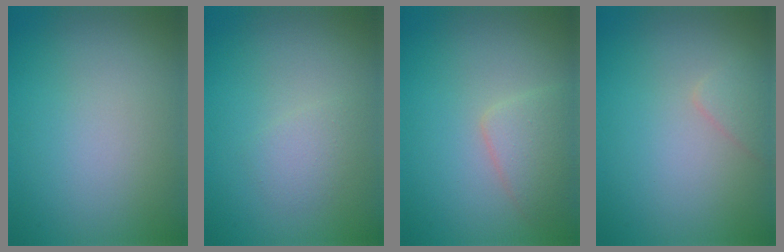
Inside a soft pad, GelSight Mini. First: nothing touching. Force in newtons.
{"total": 1.4, "press": 1.4, "slide": 0.1}
{"total": 2.8, "press": 2.8, "slide": 0.1}
{"total": 1.2, "press": 1.2, "slide": 0.1}